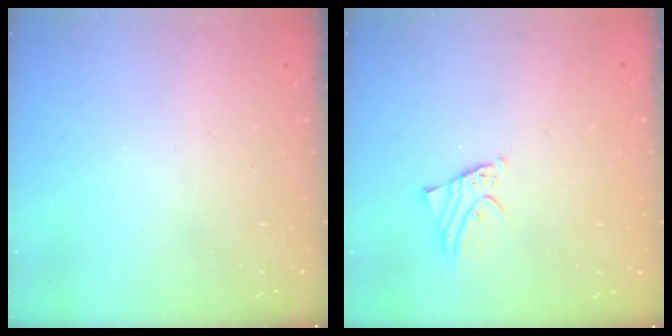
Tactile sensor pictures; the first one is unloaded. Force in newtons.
{"total": 1.8, "press": 1.8, "slide": 0.4}